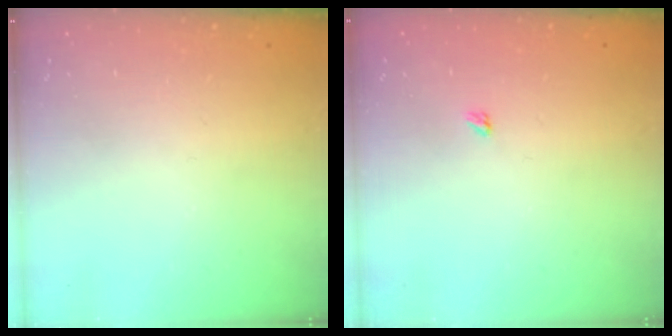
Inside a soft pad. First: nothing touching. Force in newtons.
{"total": 2.4, "press": 2.4, "slide": 0.4}